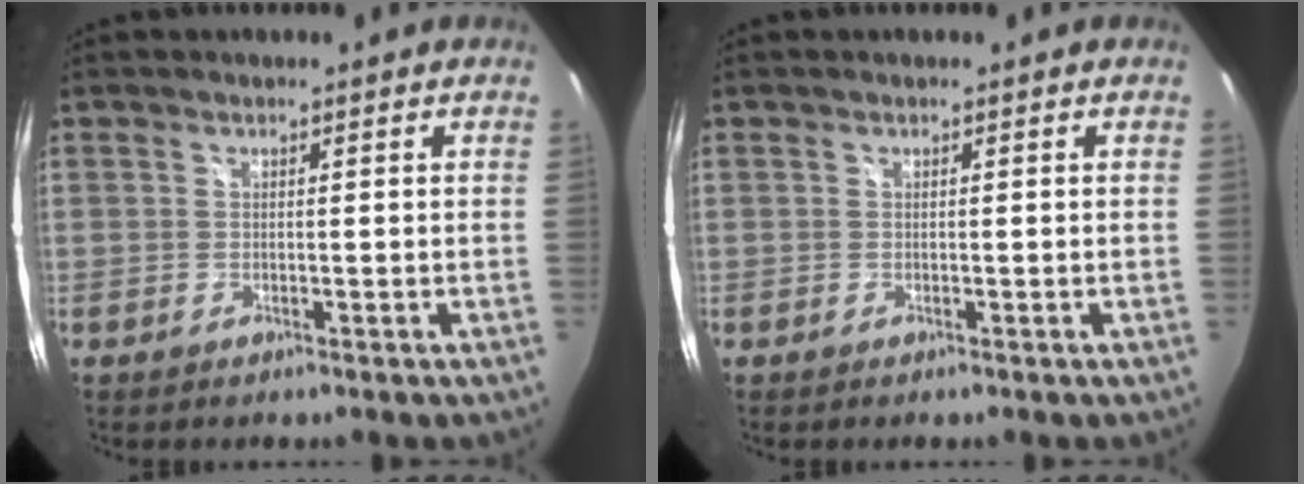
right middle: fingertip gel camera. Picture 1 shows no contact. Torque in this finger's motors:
{"motor_torque": [0.00, 0.04, 0.00, 0.00]}